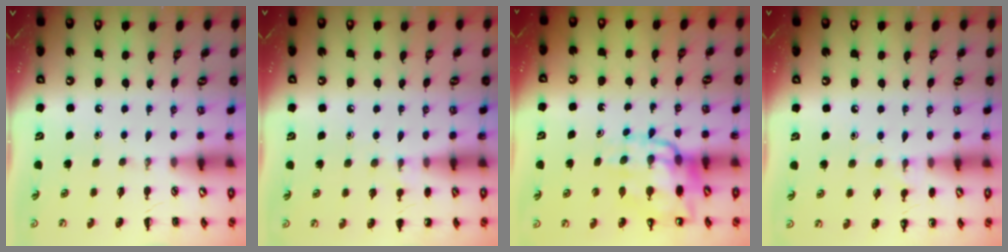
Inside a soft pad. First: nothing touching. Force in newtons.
{"total": 6.4, "press": 6.1, "slide": 1.7}
{"total": 14.1, "press": 13.7, "slide": 3.3}
{"total": 6.5, "press": 6.2, "slide": 1.9}